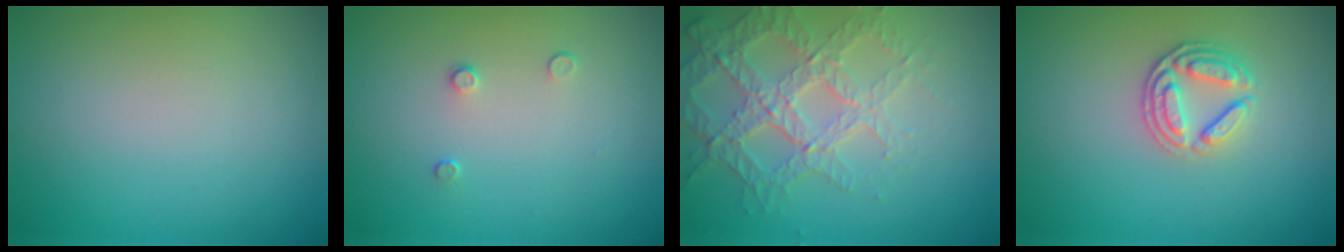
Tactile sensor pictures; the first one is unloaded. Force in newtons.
{"total": 0.8, "press": 0.4, "slide": 0.6}
{"total": 3.9, "press": 3.8, "slide": 0.9}
{"total": 2.6, "press": 2.5, "slide": 0.8}